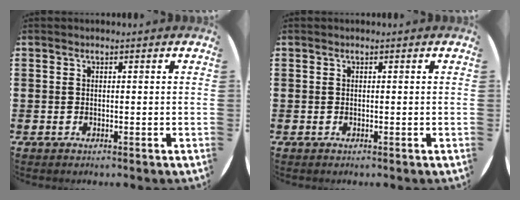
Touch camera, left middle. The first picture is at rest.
{"total": 0.0}